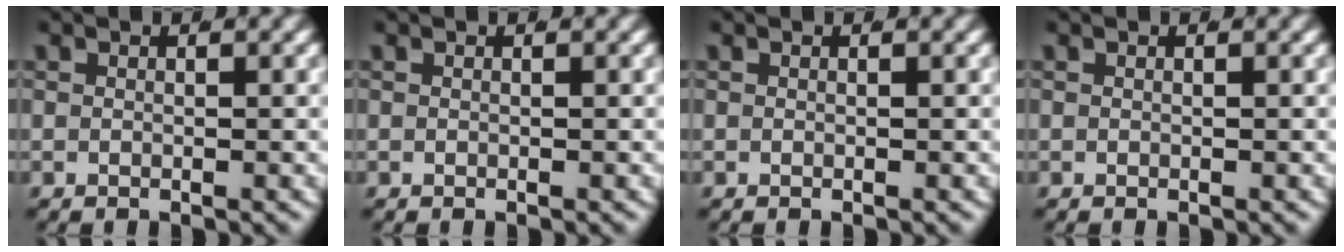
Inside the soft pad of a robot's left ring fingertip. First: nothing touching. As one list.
[{"total": 0.0}, {"total": 0.0}, {"total": 0.0}]